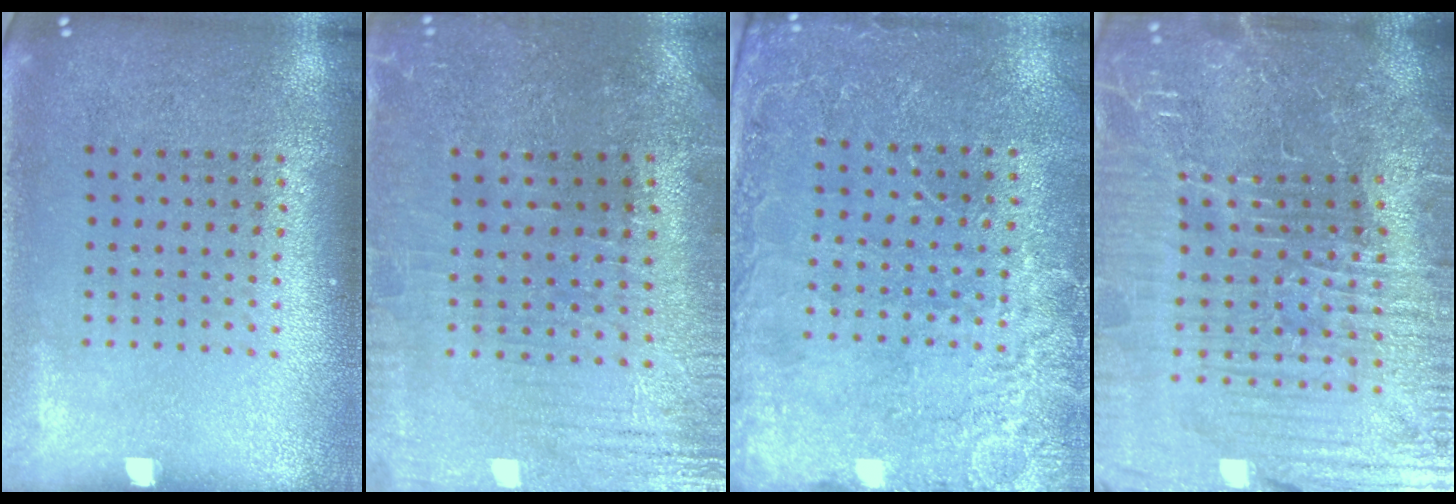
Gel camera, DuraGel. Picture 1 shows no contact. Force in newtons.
{"total": 0.8, "press": 0.7, "slide": 0.4}
{"total": 2.7, "press": 2.6, "slide": 0.3}
{"total": 7.4, "press": 6.6, "slide": 3.3}